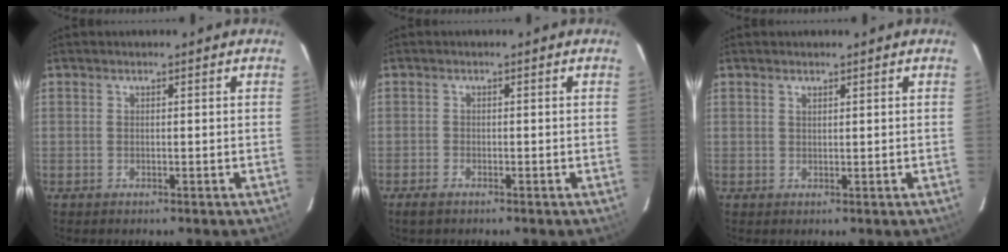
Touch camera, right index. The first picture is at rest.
{"total": 1.9, "force": [-1.5, 0.8, 0.9], "torque": [-0.024, -0.005, -0.032]}
{"total": 0.7, "force": [0.5, 0.3, 0.3], "torque": [-0.005, 0.002, 0.009]}